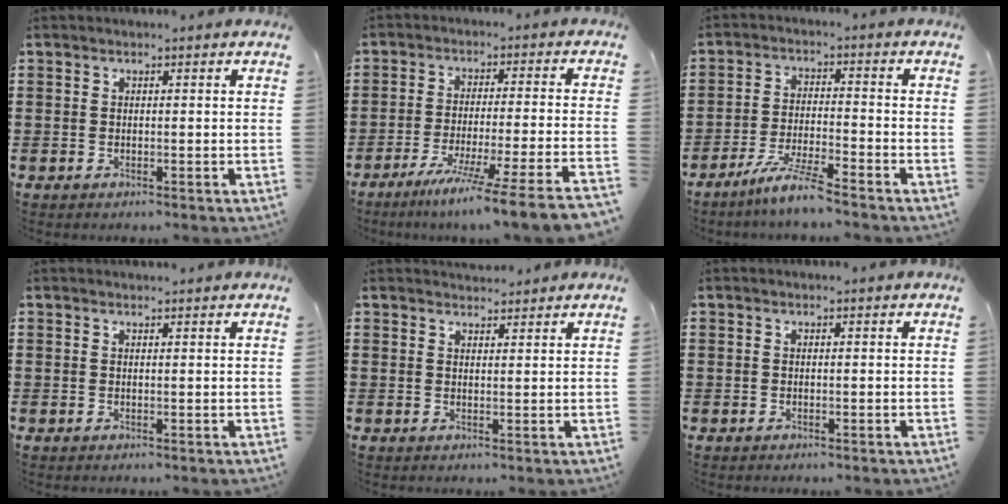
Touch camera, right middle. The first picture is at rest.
{"total": 8.2, "force": [-6.4, -1.7, 4.8], "torque": [-0.077, -0.023, -0.127]}
{"total": 6.1, "force": [-5.2, -0.2, 3.2], "torque": [-0.077, -0.017, -0.102]}
{"total": 0.5, "force": [0.5, 0.0, 0.0], "torque": [0.006, -0.003, 0.009]}
{"total": 2.0, "force": [1.9, 0.4, 0.0], "torque": [-0.004, 0.003, 0.038]}
{"total": 0.0}